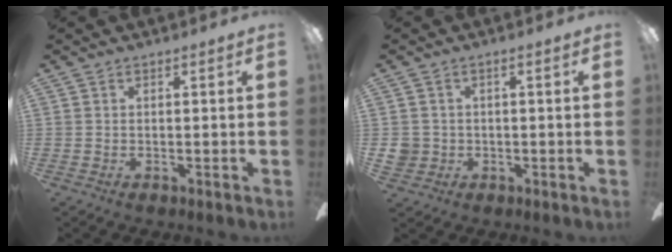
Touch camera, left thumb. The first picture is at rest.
{"total": 3.5, "force": [-0.5, 3.3, 0.9], "torque": [-0.026, 0.007, -0.009]}